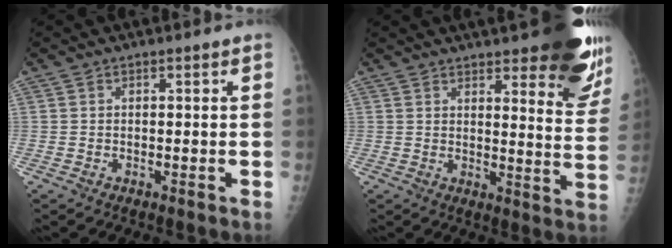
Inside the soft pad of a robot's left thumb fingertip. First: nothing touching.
{"total": 19.2, "force": [12.8, 5.3, 13.3], "torque": [-0.138, -0.071, 0.148]}